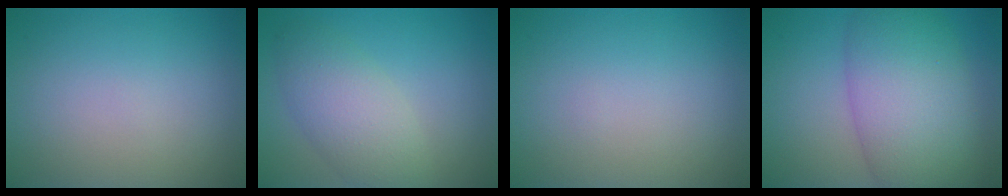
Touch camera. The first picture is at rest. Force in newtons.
{"total": 4.6, "press": 4.6, "slide": 0.2}
{"total": 0.0}
{"total": 10.0, "press": 9.9, "slide": 0.4}